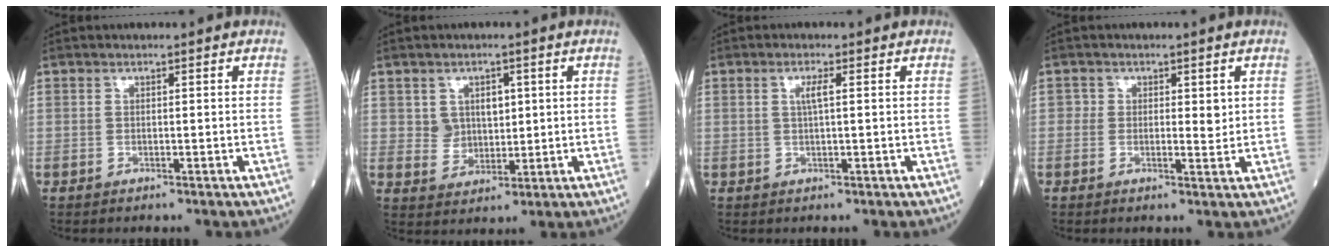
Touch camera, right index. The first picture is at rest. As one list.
[{"total": 4.6, "force": [1.3, 3.8, 2.2], "torque": [-0.032, 0.006, 0.027]}, {"total": 2.1, "force": [0.5, 0.1, 2.0], "torque": [-0.040, 0.001, 0.009]}, {"total": 2.4, "force": [0.5, 1.6, 1.7], "torque": [-0.012, -0.002, 0.001]}]